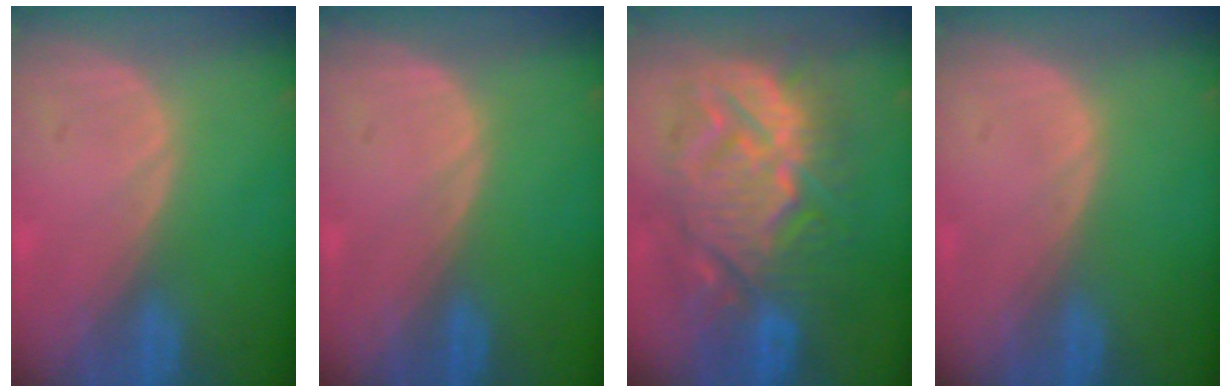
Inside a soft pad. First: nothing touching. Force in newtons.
{"total": 0.0}
{"total": 13.4, "press": 13.4, "slide": 1.5}
{"total": 0.0}